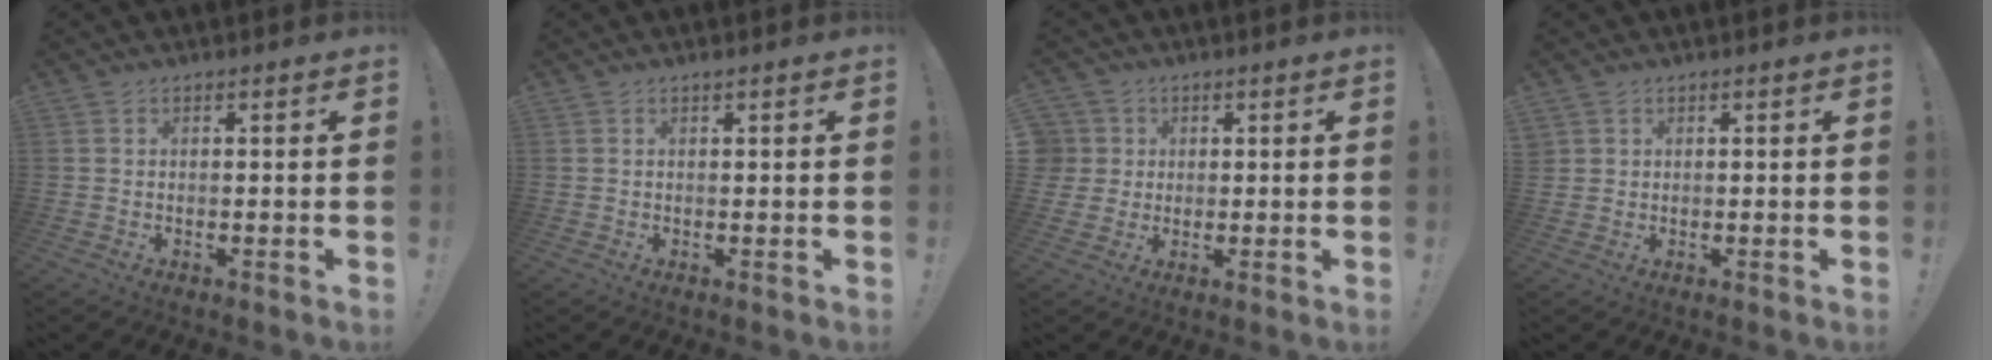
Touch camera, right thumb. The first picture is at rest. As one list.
[{"total": 0.6, "force": [0.5, -0.2, 0.1], "torque": [-0.003, -0.001, 0.010]}, {"total": 5.2, "force": [1.2, 4.9, 0.9], "torque": [-0.029, 0.002, 0.026]}, {"total": 1.4, "force": [0.8, 1.1, 0.3], "torque": [-0.004, -0.001, 0.016]}]